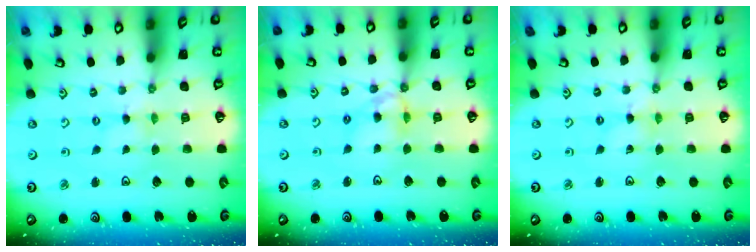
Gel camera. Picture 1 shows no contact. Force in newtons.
{"total": 9.0, "press": 9.0, "slide": 0.8}
{"total": 0.9, "press": 0.9, "slide": 0.2}